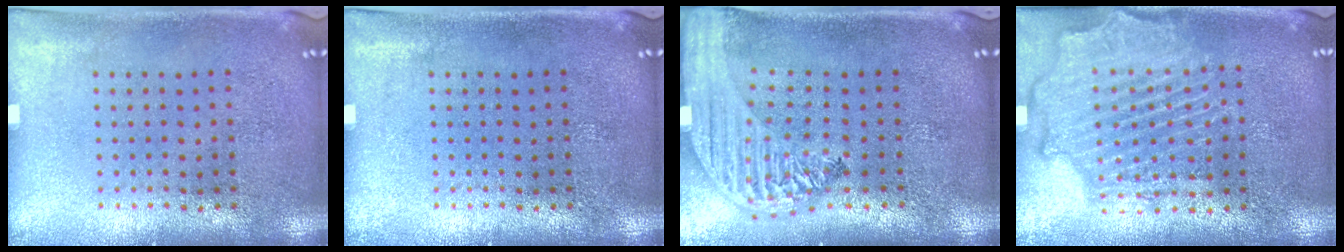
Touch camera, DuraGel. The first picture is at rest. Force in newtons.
{"total": 0.0}
{"total": 2.5, "press": 2.1, "slide": 1.4}
{"total": 2.2, "press": 2.2, "slide": 0.6}